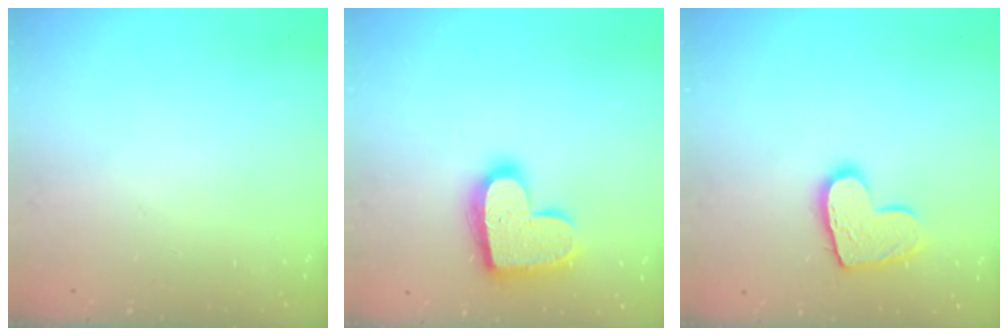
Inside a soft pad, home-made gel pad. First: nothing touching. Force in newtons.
{"total": 17.0, "press": 17.0, "slide": 1.1}
{"total": 11.6, "press": 11.6, "slide": 0.8}